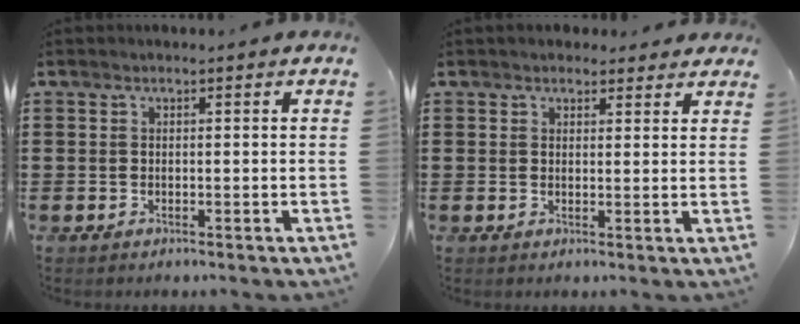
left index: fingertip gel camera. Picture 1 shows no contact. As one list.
[{"total": 2.1, "force": [2.0, 0.8, 0.2], "torque": [-0.001, -0.001, 0.036]}]